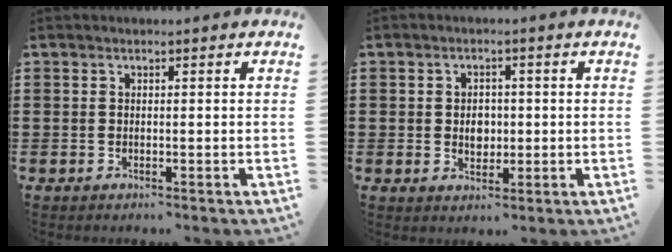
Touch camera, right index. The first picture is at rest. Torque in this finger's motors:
{"motor_torque": [2.14, 0.00, 0.12, 0.00]}